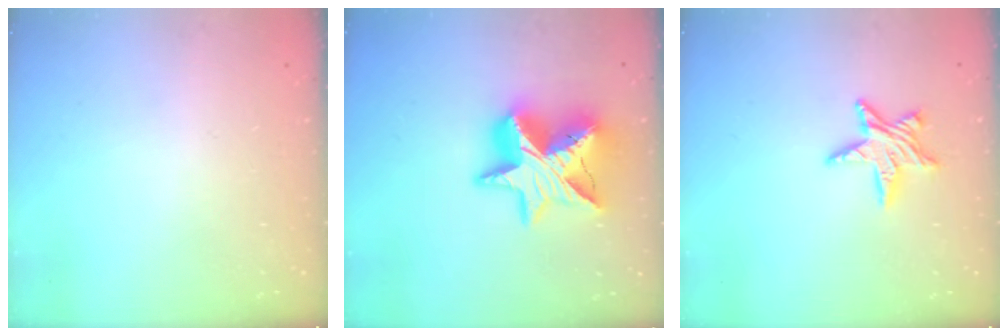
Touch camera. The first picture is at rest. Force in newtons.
{"total": 18.1, "press": 18.1, "slide": 1.4}
{"total": 8.6, "press": 8.5, "slide": 0.6}